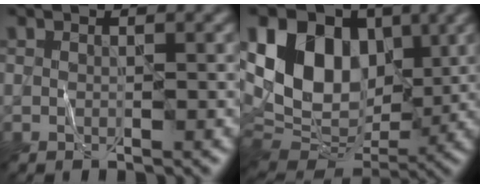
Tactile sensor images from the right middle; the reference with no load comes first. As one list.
[{"total": 12.4, "force": [3.6, 8.8, 7.9], "torque": [-0.146, 0.015, 0.057]}]